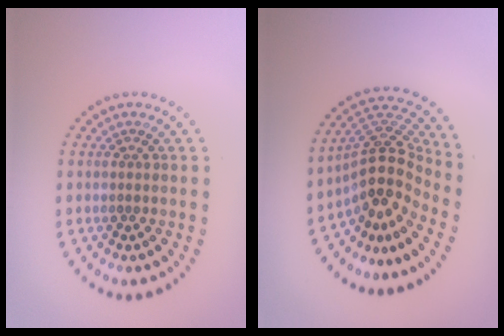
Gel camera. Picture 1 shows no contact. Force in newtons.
{"total": 5.1, "press": 3.7, "slide": 3.5}